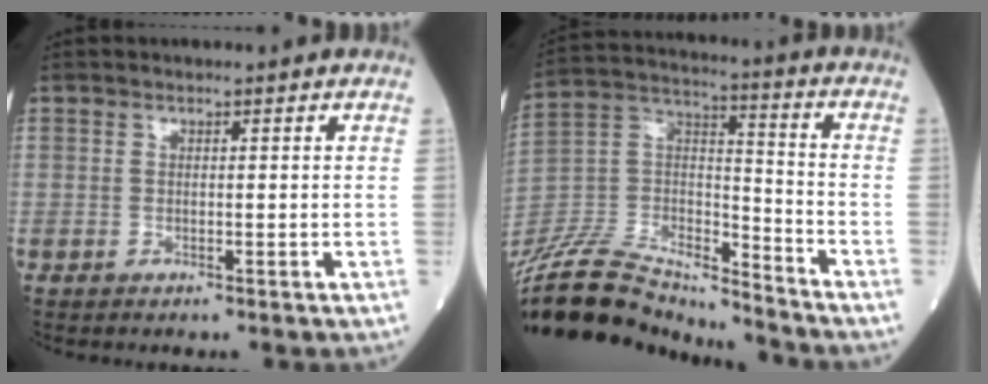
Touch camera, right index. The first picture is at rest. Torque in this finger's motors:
{"motor_torque": [0.87, -1.27, 0.58, 0.15]}